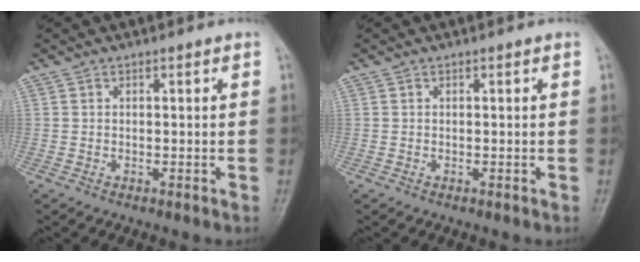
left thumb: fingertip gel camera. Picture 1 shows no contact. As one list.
[{"total": 0.0}]